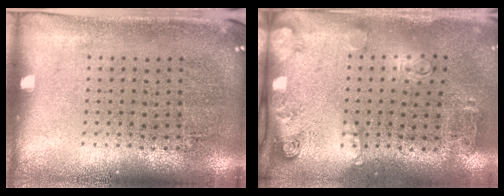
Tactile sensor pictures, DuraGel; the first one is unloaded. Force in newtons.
{"total": 2.0, "press": 1.2, "slide": 1.6}